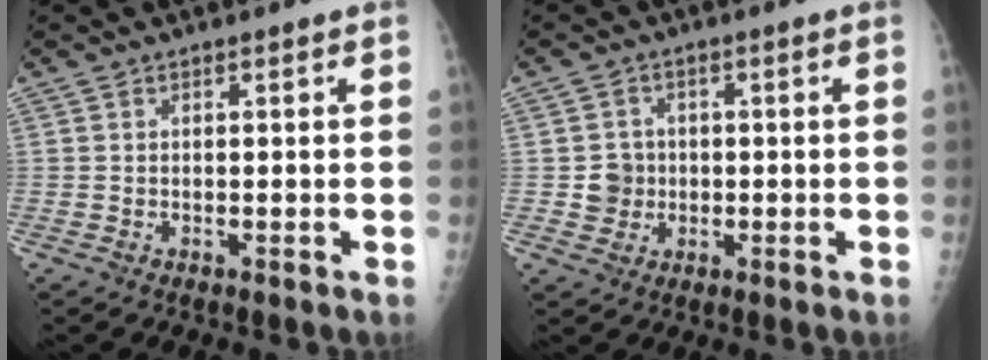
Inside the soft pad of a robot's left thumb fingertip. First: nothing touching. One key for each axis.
{"total": 4.0, "fx": -0.3, "fy": 3.9, "fz": 0.8, "tx": 0.013, "ty": 0.008, "tz": -0.005}